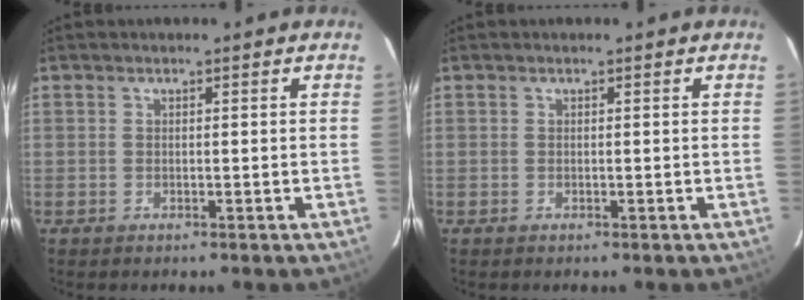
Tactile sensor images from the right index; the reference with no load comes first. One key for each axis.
{"total": 0.0}